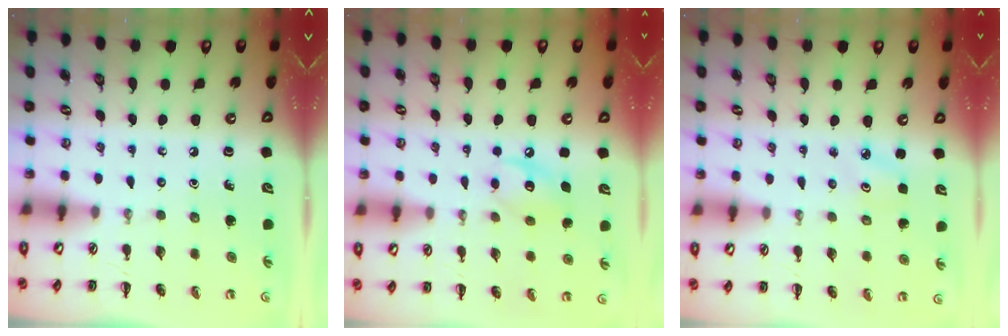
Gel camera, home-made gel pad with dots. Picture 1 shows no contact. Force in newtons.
{"total": 9.5, "press": 9.5, "slide": 0.8}
{"total": 2.5, "press": 2.4, "slide": 0.7}